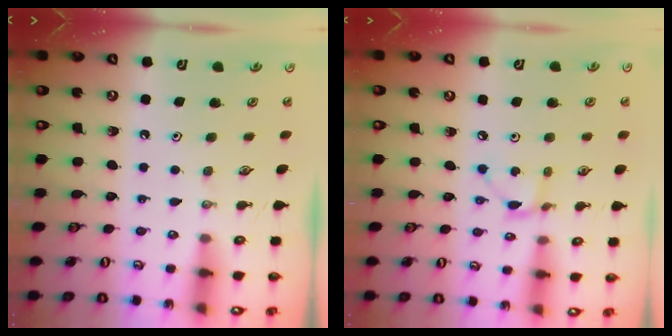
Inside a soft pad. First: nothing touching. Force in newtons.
{"total": 2.4, "press": 2.4, "slide": 0.1}